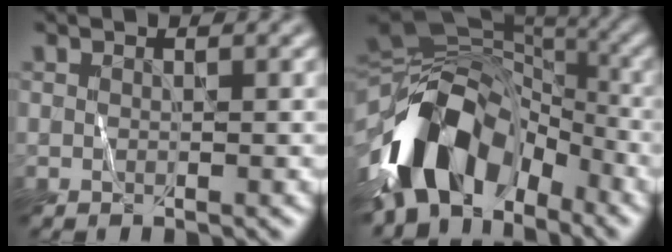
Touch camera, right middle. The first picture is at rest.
{"total": 12.6, "force": [-5.8, 7.8, 8.0], "torque": [-0.144, 0.015, -0.119]}